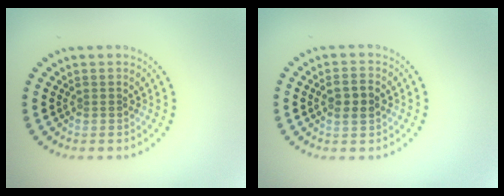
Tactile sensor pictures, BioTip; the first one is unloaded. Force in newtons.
{"total": 2.3, "press": 2.3, "slide": 0.4}